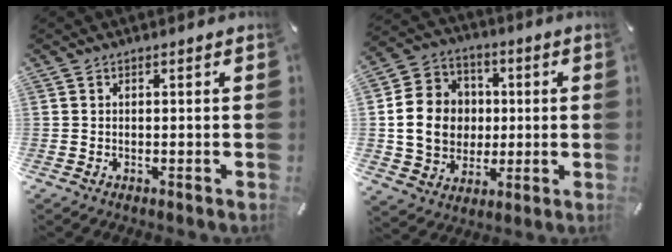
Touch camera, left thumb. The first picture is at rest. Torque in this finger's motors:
{"motor_torque": [1.31, 1.02, 0.79, -0.59, 0.38]}